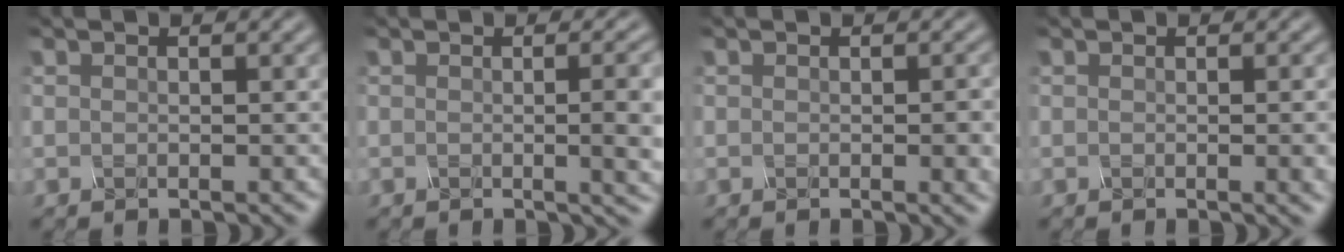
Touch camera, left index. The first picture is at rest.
{"total": 5.7, "force": [-0.1, 2.2, 5.3], "torque": [-0.042, 0.001, -0.002]}
{"total": 1.3, "force": [-0.2, 0.4, 1.3], "torque": [-0.016, -0.004, -0.001]}
{"total": 2.2, "force": [-0.1, 0.6, 2.1], "torque": [-0.018, 0.000, -0.004]}